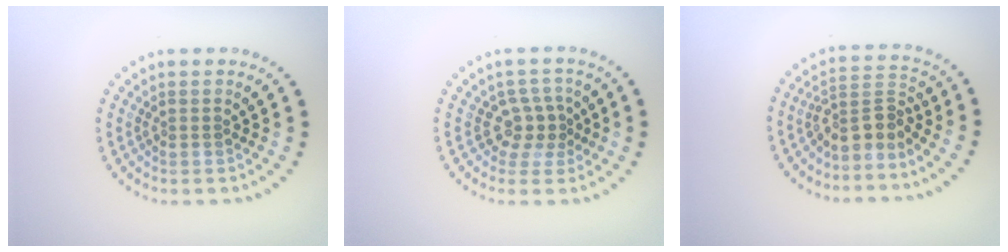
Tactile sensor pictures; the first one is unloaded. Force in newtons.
{"total": 2.5, "press": 2.0, "slide": 1.5}
{"total": 3.0, "press": 2.2, "slide": 2.1}